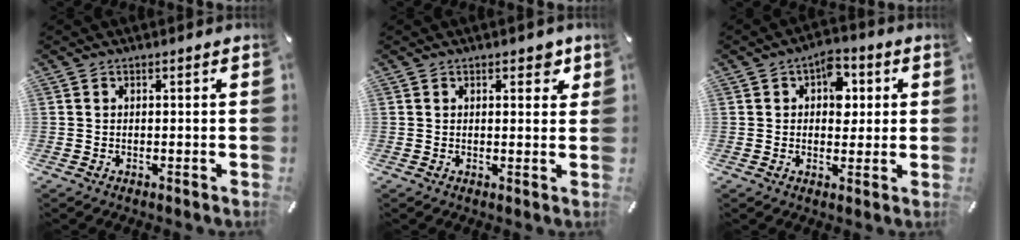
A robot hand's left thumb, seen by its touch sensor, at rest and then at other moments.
{"total": 3.2, "force": [1.7, 1.9, 2.0], "torque": [-0.020, -0.001, 0.023]}
{"total": 7.5, "force": [1.6, 5.3, 5.1], "torque": [-0.049, -0.005, 0.019]}